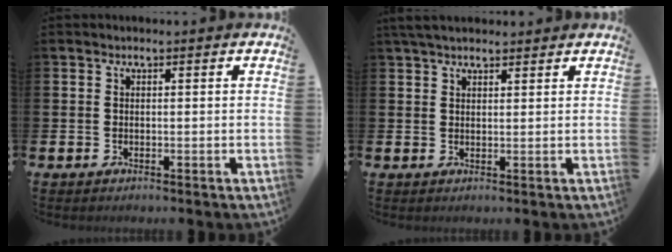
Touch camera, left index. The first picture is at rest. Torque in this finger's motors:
{"motor_torque": [1.07, -1.07, 0.18, 0.15]}